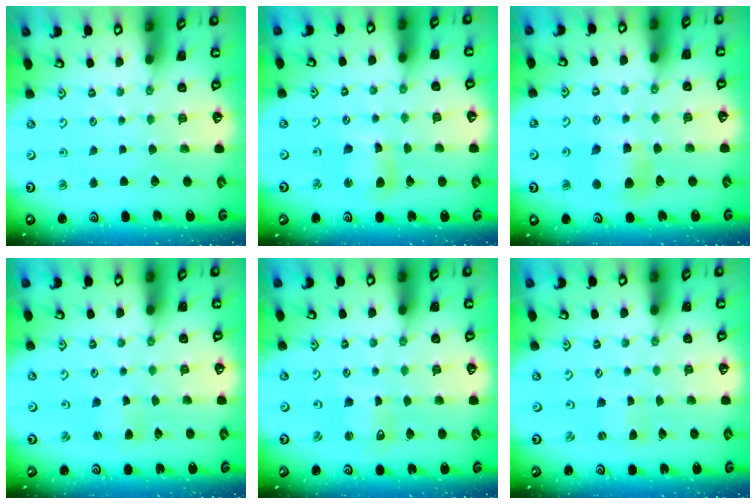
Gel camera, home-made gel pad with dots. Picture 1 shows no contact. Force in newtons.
{"total": 6.0, "press": 5.9, "slide": 0.9}
{"total": 6.9, "press": 6.9, "slide": 0.3}
{"total": 2.4, "press": 2.4, "slide": 0.3}
{"total": 2.3, "press": 2.3, "slide": 0.3}
{"total": 0.0}